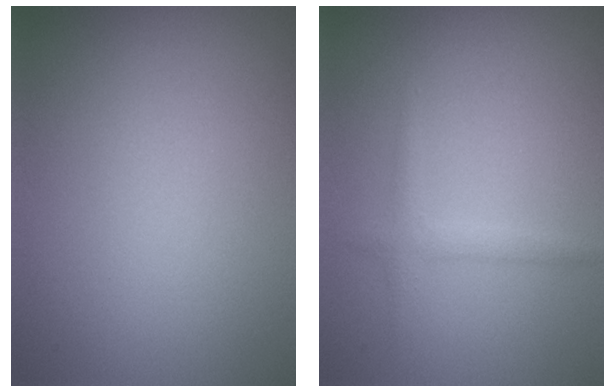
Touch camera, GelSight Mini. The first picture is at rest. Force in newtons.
{"total": 1.3, "press": 1.3, "slide": 0.1}